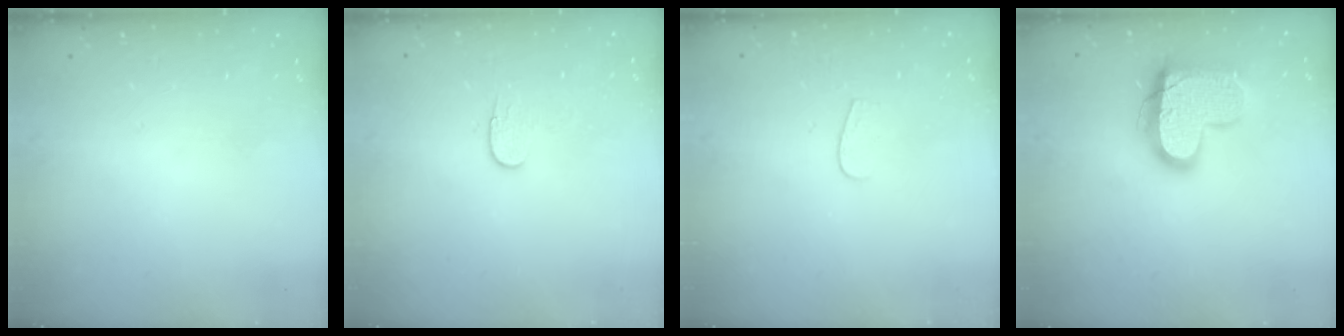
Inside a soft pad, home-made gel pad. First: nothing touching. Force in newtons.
{"total": 6.2, "press": 6.2, "slide": 0.5}
{"total": 3.3, "press": 3.3, "slide": 0.2}
{"total": 17.3, "press": 17.3, "slide": 1.2}